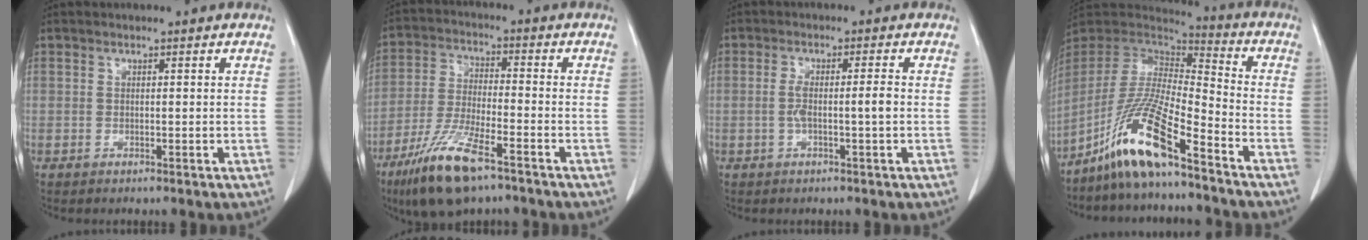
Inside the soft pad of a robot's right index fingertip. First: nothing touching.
{"total": 12.3, "force": [-7.9, 2.5, 9.1], "torque": [-0.186, -0.027, -0.141]}
{"total": 3.4, "force": [-0.7, 0.0, 3.3], "torque": [-0.065, 0.006, -0.009]}
{"total": 14.3, "force": [-9.7, 1.0, 10.4], "torque": [-0.211, -0.012, -0.184]}